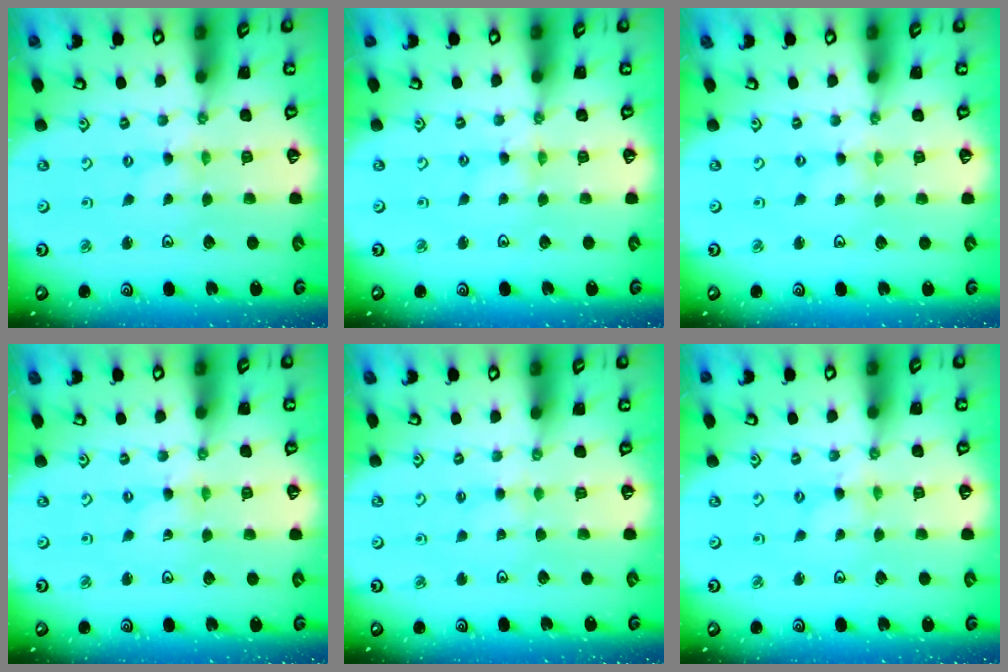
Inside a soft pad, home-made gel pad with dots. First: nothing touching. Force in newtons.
{"total": 1.0, "press": 0.9, "slide": 0.2}
{"total": 0.0}
{"total": 0.0}
{"total": 2.8, "press": 2.8, "slide": 0.3}
{"total": 1.3, "press": 1.3, "slide": 0.3}